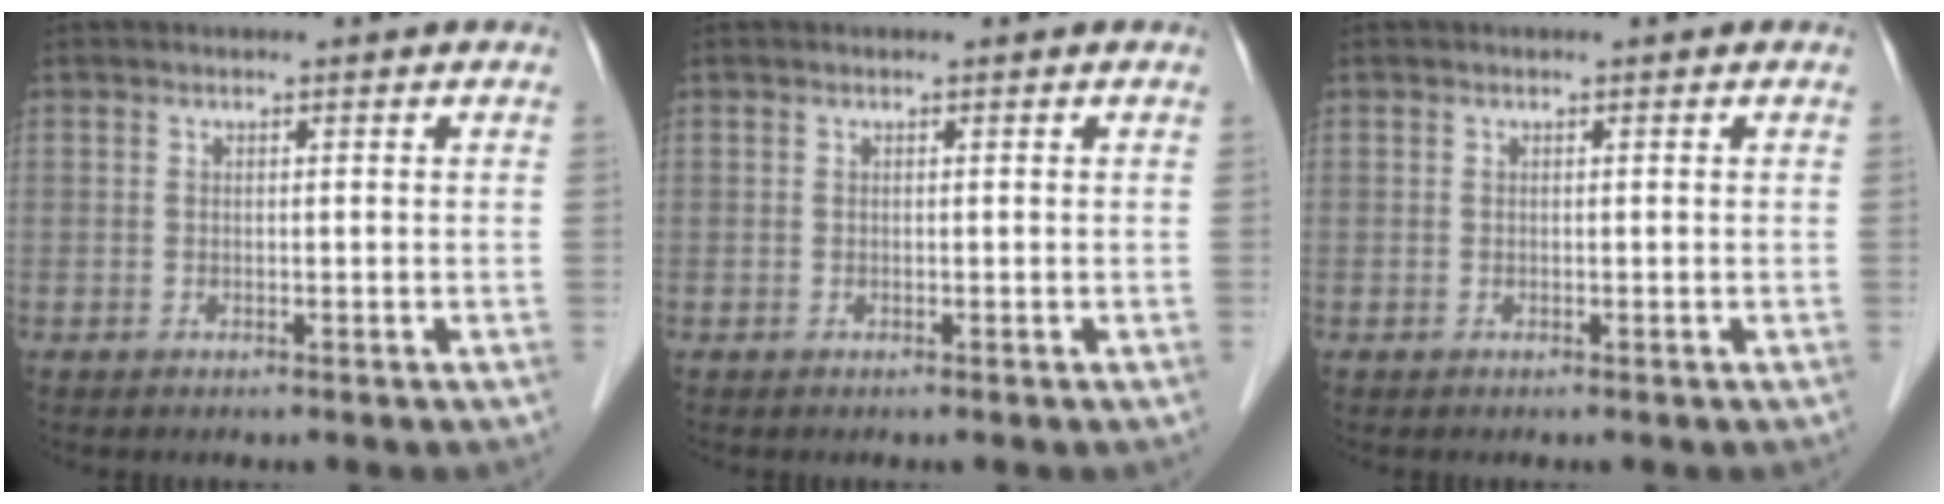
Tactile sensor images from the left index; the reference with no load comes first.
{"total": 0.0}
{"total": 0.0}